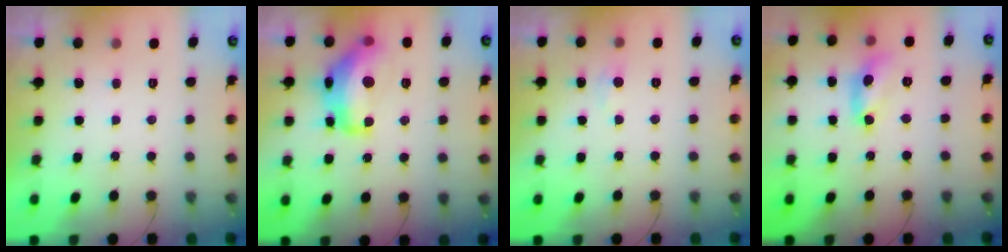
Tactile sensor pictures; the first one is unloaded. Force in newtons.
{"total": 16.5, "press": 16.4, "slide": 1.0}
{"total": 2.8, "press": 2.7, "slide": 0.4}
{"total": 10.7, "press": 10.6, "slide": 1.0}